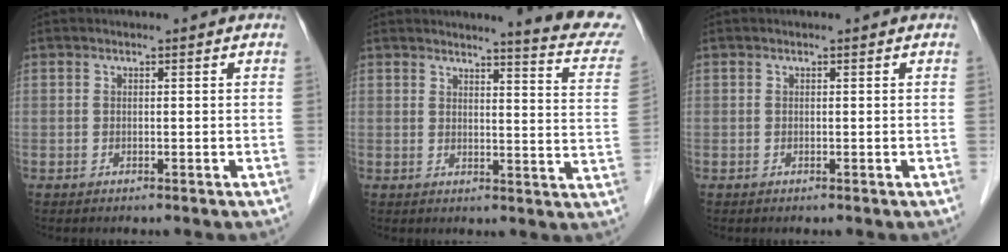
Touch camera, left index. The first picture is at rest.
{"total": 11.0, "force": [10.3, -0.3, 4.0], "torque": [-0.033, -0.066, 0.094]}
{"total": 0.0}